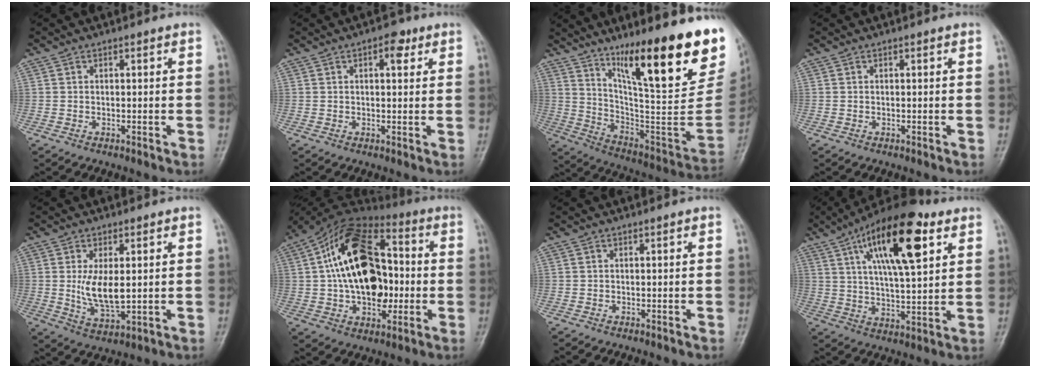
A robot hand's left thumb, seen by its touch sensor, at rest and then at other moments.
{"total": 3.7, "force": [1.6, 1.8, 2.8], "torque": [-0.024, -0.001, 0.017]}
{"total": 28.3, "force": [16.4, 6.1, 22.3], "torque": [-0.294, -0.070, 0.269]}
{"total": 0.0}
{"total": 7.8, "force": [0.7, 3.5, 7.0], "torque": [-0.125, -0.018, 0.022]}
{"total": 22.6, "force": [0.7, 14.1, 17.7], "torque": [-0.278, 0.028, 0.011]}
{"total": 0.0}
{"total": 19.7, "force": [8.6, 6.9, 16.4], "torque": [-0.248, -0.017, 0.139]}